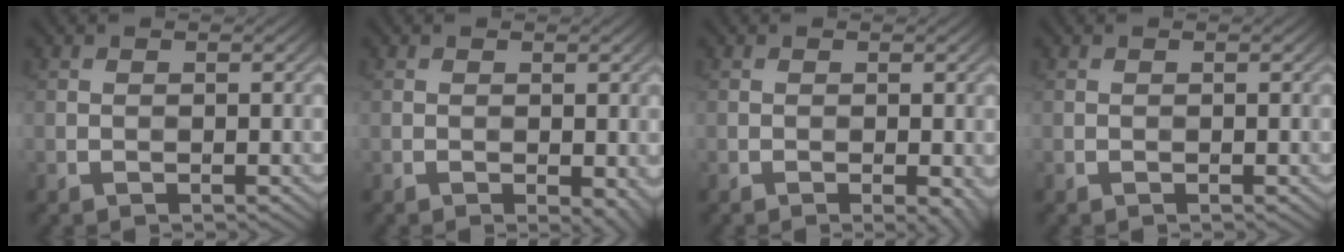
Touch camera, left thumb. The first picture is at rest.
{"total": 2.3, "force": [-0.8, 1.1, 1.9], "torque": [-0.021, -0.008, -0.007]}
{"total": 1.7, "force": [-0.6, 0.4, 1.5], "torque": [-0.020, -0.004, -0.007]}
{"total": 0.0}